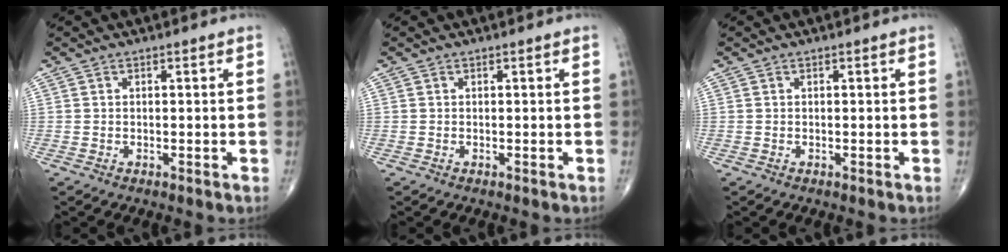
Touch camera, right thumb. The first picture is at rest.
{"total": 0.0}
{"total": 0.0}